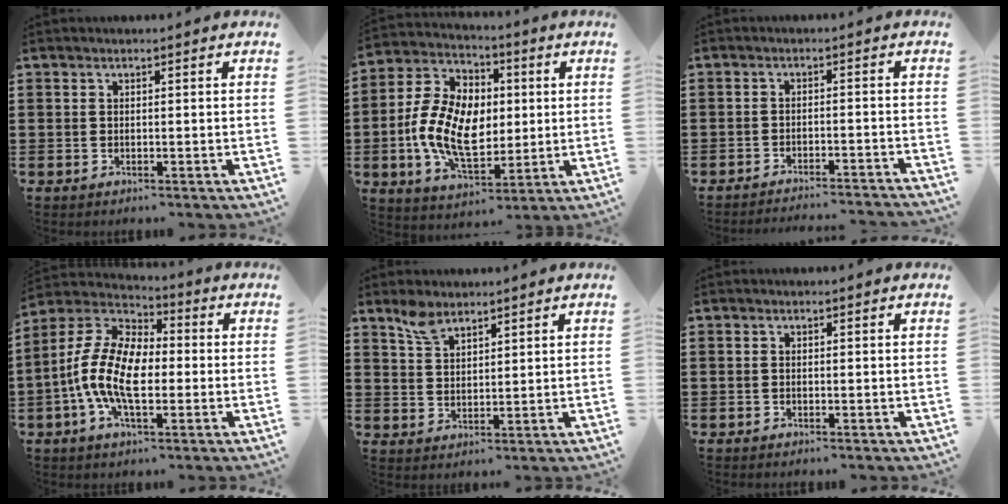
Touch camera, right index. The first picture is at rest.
{"total": 12.9, "force": [-0.9, 8.5, 9.7], "torque": [-0.228, 0.011, -0.017]}
{"total": 2.7, "force": [-2.7, -0.3, 0.4], "torque": [-0.011, -0.001, -0.057]}
{"total": 11.9, "force": [-2.4, 6.0, 10.0], "torque": [-0.240, -0.002, -0.051]}
{"total": 4.0, "force": [3.1, 1.8, 1.8], "torque": [-0.045, 0.003, 0.058]}
{"total": 0.0}